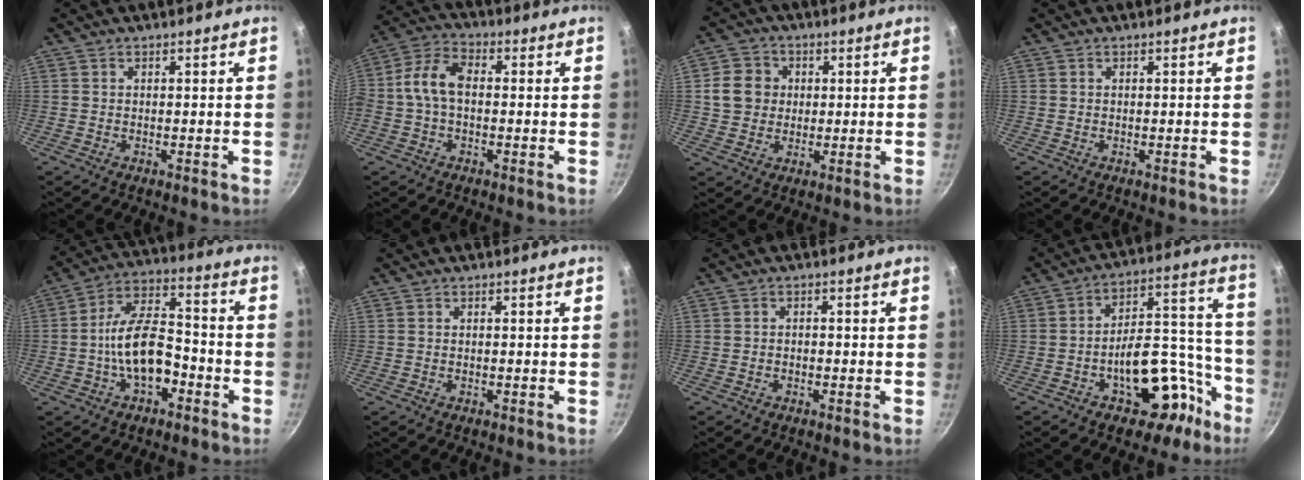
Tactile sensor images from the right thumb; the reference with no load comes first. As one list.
[{"total": 8.7, "force": [-0.4, 5.5, 6.8], "torque": [-0.132, 0.033, -0.021]}, {"total": 7.3, "force": [1.1, 6.6, 2.9], "torque": [-0.024, 0.007, 0.011]}, {"total": 0.0}, {"total": 13.6, "force": [-4.2, 7.5, 10.5], "torque": [-0.157, 0.056, -0.077]}, {"total": 0.0}, {"total": 1.1, "force": [-0.5, 0.7, 0.6], "torque": [-0.014, 0.005, -0.010]}, {"total": 17.3, "force": [-8.7, 10.2, 11.0], "torque": [-0.077, 0.098, -0.116]}]